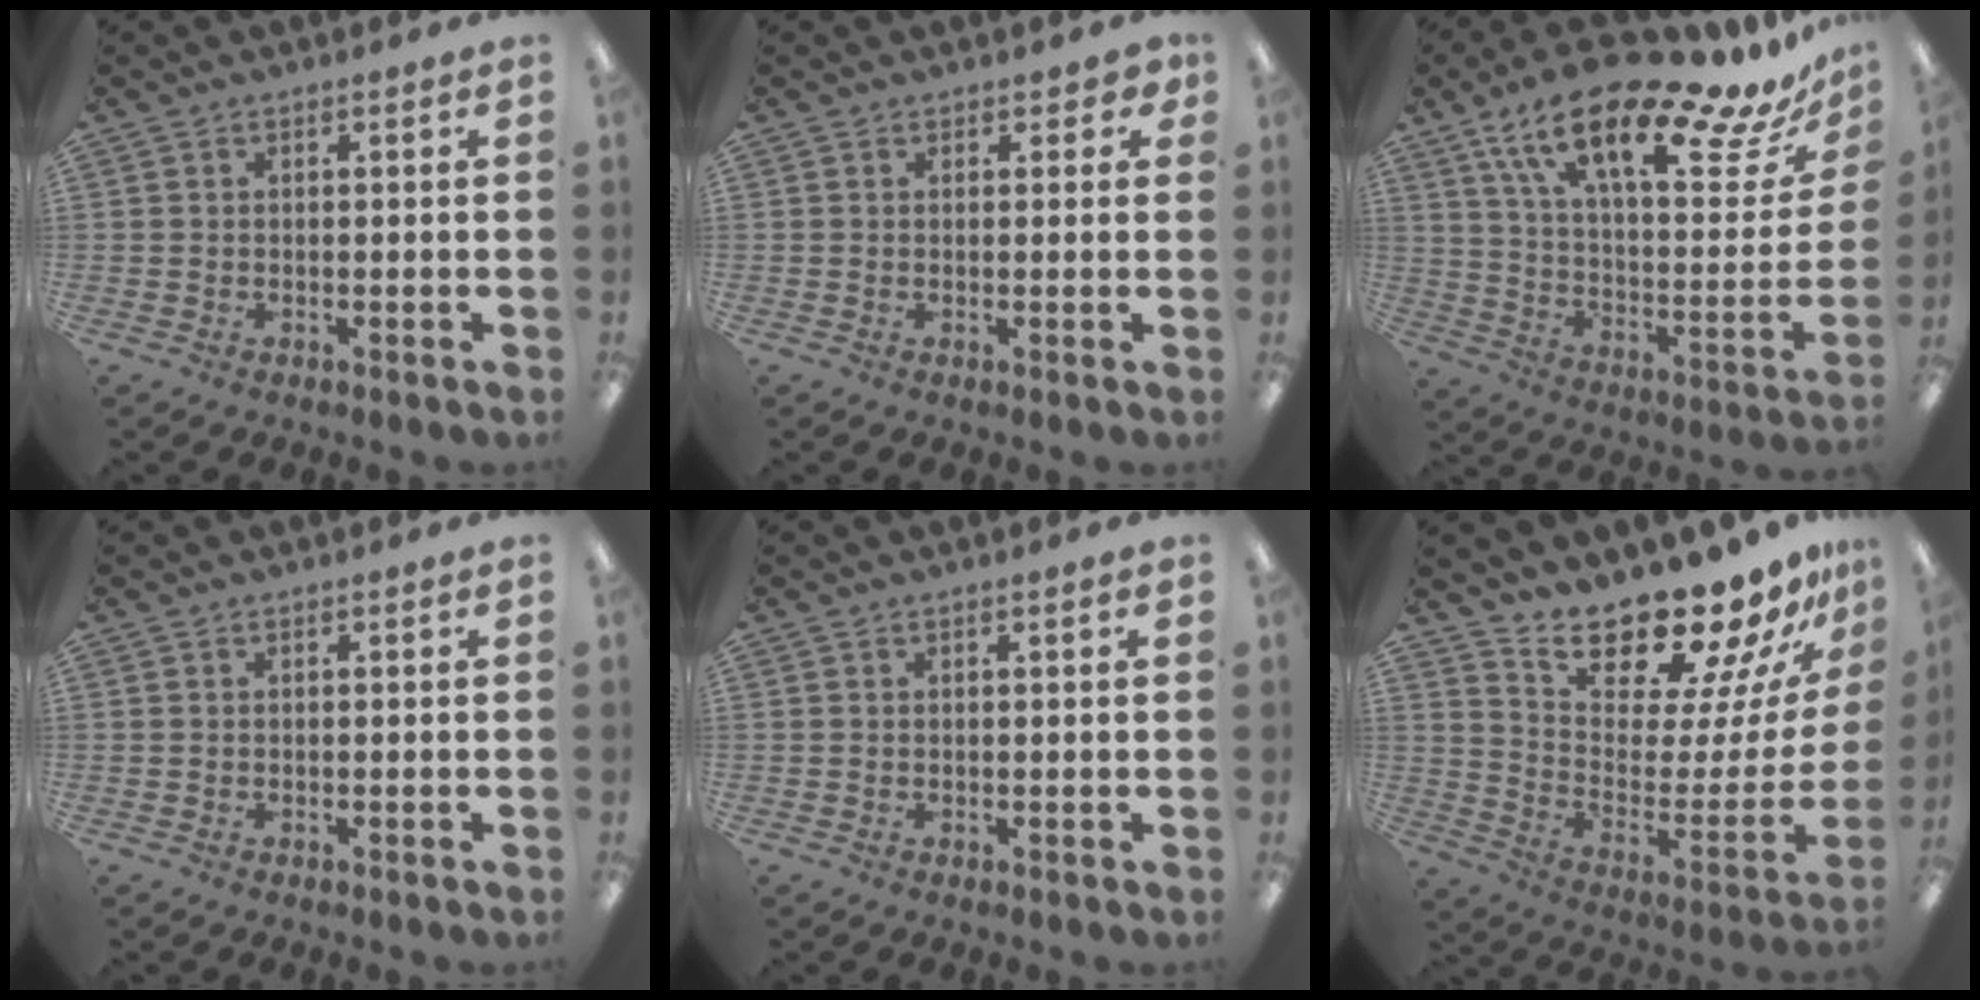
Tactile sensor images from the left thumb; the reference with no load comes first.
{"total": 2.5, "force": [1.7, 1.4, 1.3], "torque": [-0.011, -0.002, 0.029]}
{"total": 23.9, "force": [17.6, 6.1, 15.1], "torque": [-0.230, -0.120, 0.283]}
{"total": 0.0}
{"total": 0.9, "force": [0.6, 0.1, 0.7], "torque": [-0.015, 0.001, 0.010]}
{"total": 18.7, "force": [17.2, 3.9, 6.1], "torque": [-0.100, -0.158, 0.289]}